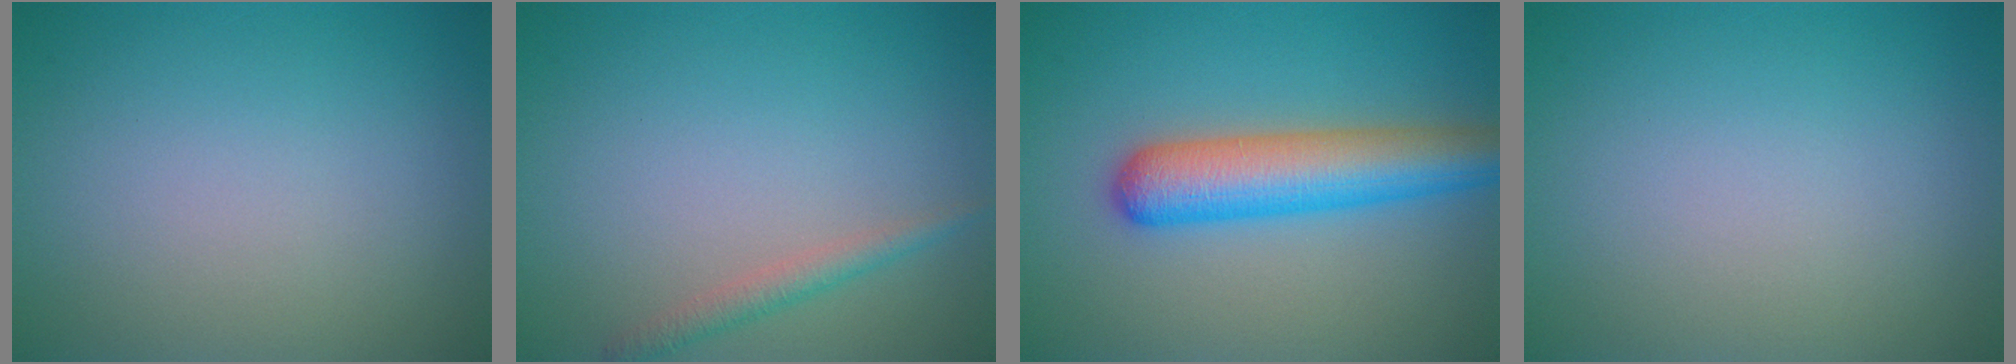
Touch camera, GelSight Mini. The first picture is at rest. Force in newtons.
{"total": 1.6, "press": 1.6, "slide": 0.0}
{"total": 6.5, "press": 6.5, "slide": 0.3}
{"total": 0.0}